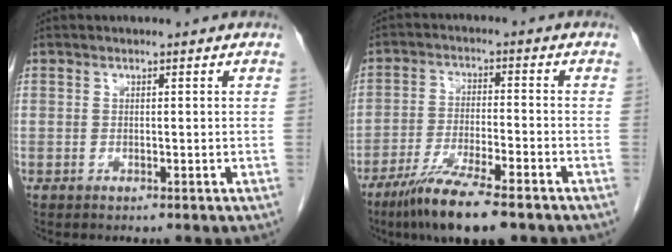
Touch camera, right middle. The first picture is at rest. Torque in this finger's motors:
{"motor_torque": [0.40, -0.40, 0.31, 0.08]}